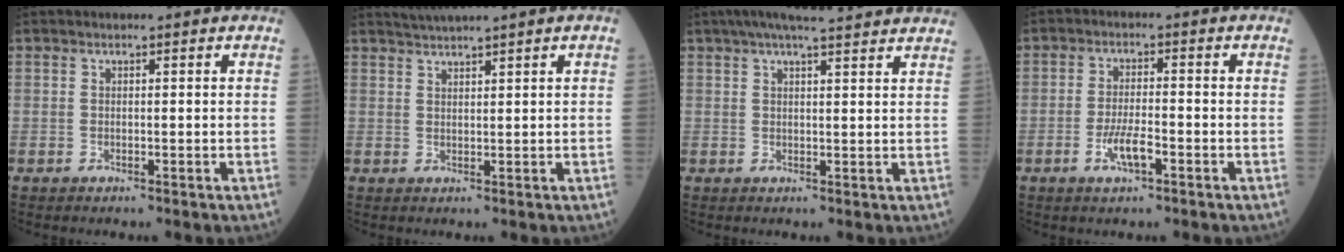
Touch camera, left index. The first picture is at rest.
{"total": 2.8, "force": [2.3, -0.9, 1.2], "torque": [-0.028, 0.009, 0.050]}
{"total": 12.0, "force": [10.4, 0.6, 6.0], "torque": [-0.093, 0.039, 0.128]}
{"total": 4.3, "force": [-2.1, 0.9, 3.7], "torque": [-0.077, 0.000, -0.040]}